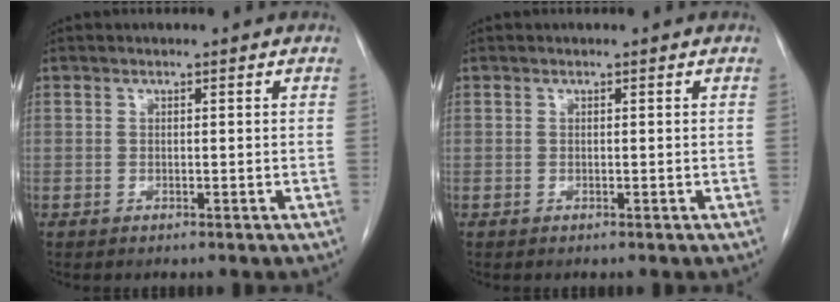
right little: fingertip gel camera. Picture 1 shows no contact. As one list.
[{"total": 0.0}]